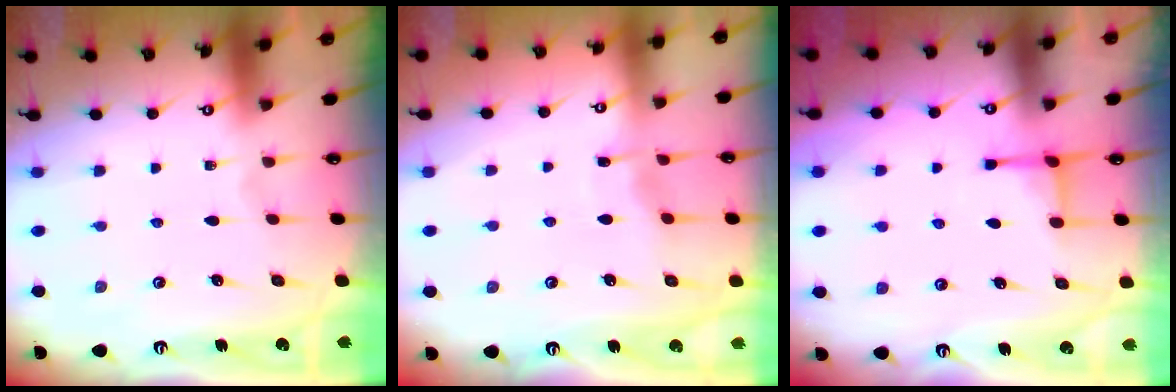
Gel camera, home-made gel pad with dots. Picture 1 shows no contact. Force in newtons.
{"total": 4.6, "press": 4.5, "slide": 0.6}
{"total": 2.5, "press": 2.3, "slide": 0.8}